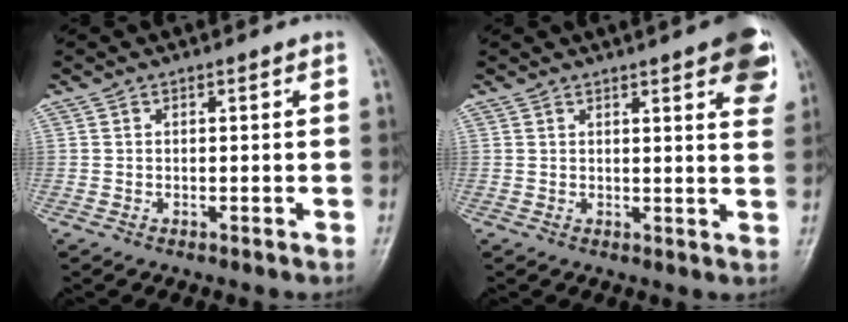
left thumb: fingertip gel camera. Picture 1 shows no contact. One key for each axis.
{"total": 10.1, "fx": 5.3, "fy": 2.4, "fz": 8.2, "tx": -0.076, "ty": -0.014, "tz": 0.058}